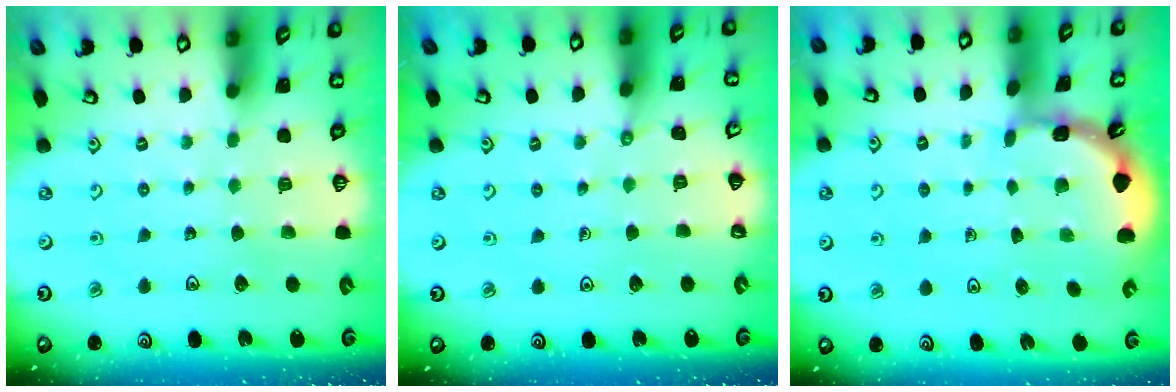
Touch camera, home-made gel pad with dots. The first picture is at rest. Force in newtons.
{"total": 3.3, "press": 3.3, "slide": 0.2}
{"total": 1.7, "press": 1.6, "slide": 0.1}